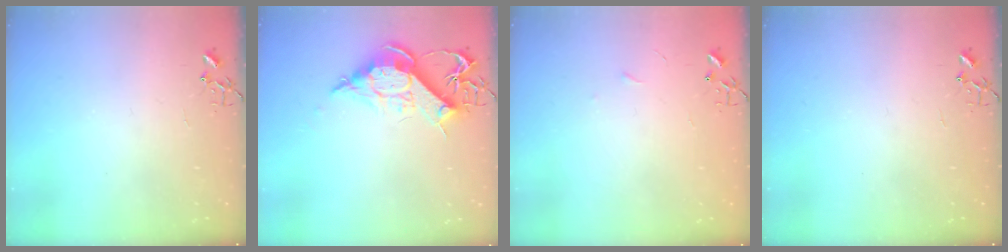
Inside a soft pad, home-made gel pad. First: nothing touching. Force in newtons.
{"total": 12.5, "press": 12.4, "slide": 1.0}
{"total": 3.6, "press": 3.6, "slide": 0.5}
{"total": 0.0}